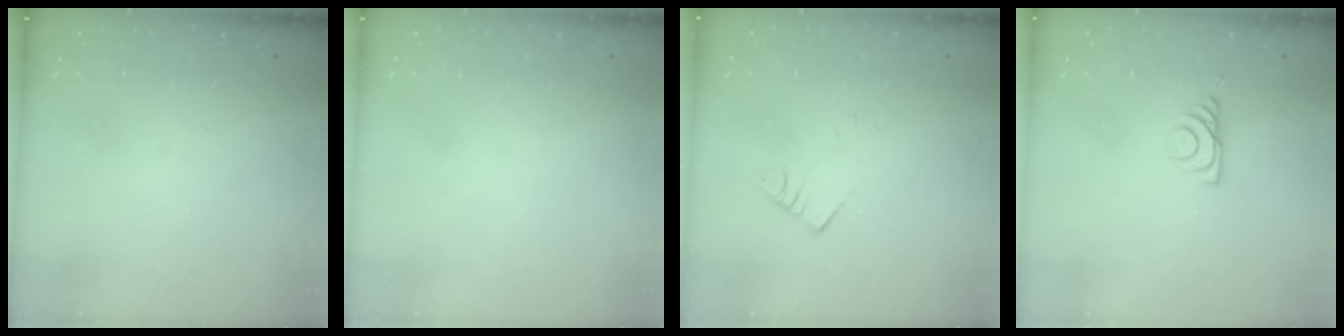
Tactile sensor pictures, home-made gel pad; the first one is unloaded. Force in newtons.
{"total": 1.6, "press": 1.6, "slide": 0.1}
{"total": 3.1, "press": 3.1, "slide": 0.5}
{"total": 6.9, "press": 6.9, "slide": 0.8}